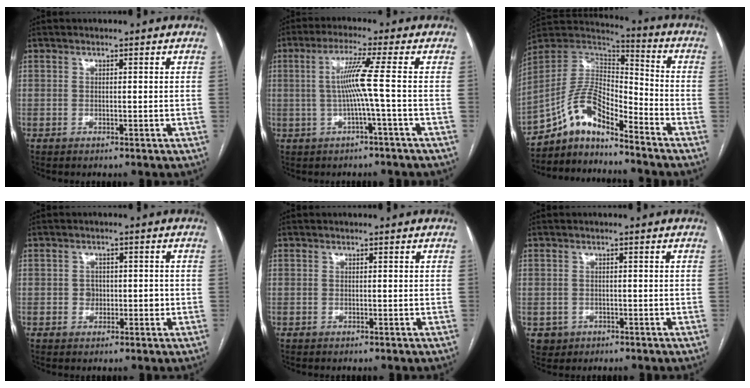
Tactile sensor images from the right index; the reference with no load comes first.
{"total": 5.9, "force": [-0.4, -1.8, 5.6], "torque": [-0.111, 0.010, -0.001]}
{"total": 11.4, "force": [-8.7, 3.0, 6.8], "torque": [-0.136, 0.036, -0.161]}
{"total": 2.5, "force": [-0.3, 2.1, 1.4], "torque": [-0.015, 0.007, -0.002]}
{"total": 0.0}
{"total": 2.5, "force": [-0.9, 2.3, 0.2], "torque": [0.004, 0.007, -0.009]}